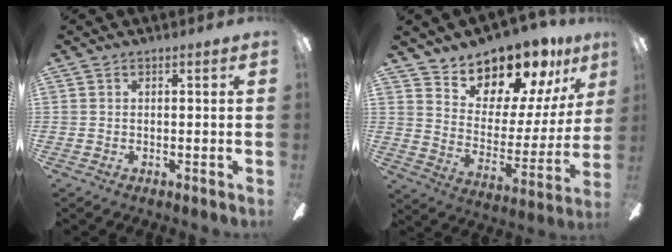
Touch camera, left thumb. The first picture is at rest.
{"total": 14.3, "force": [13.0, 5.3, 2.7], "torque": [-0.062, -0.117, 0.235]}